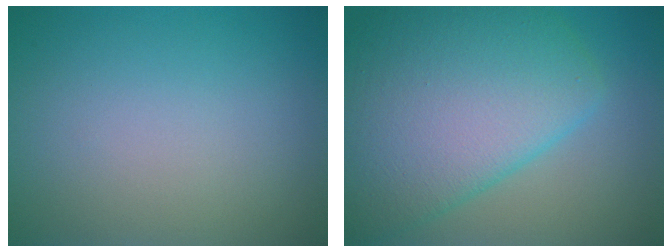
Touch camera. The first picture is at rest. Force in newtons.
{"total": 10.4, "press": 10.4, "slide": 0.3}